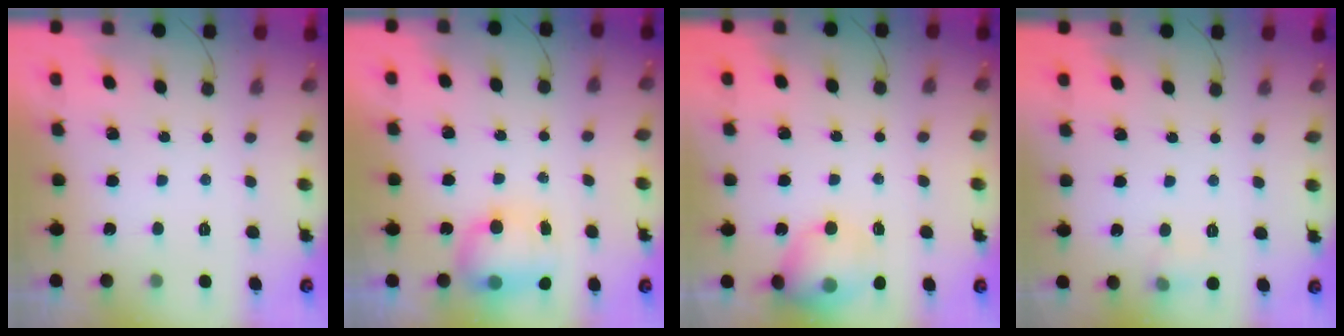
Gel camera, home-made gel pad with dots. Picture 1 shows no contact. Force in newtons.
{"total": 7.9, "press": 7.9, "slide": 1.1}
{"total": 13.3, "press": 13.1, "slide": 2.1}
{"total": 5.2, "press": 5.0, "slide": 1.6}